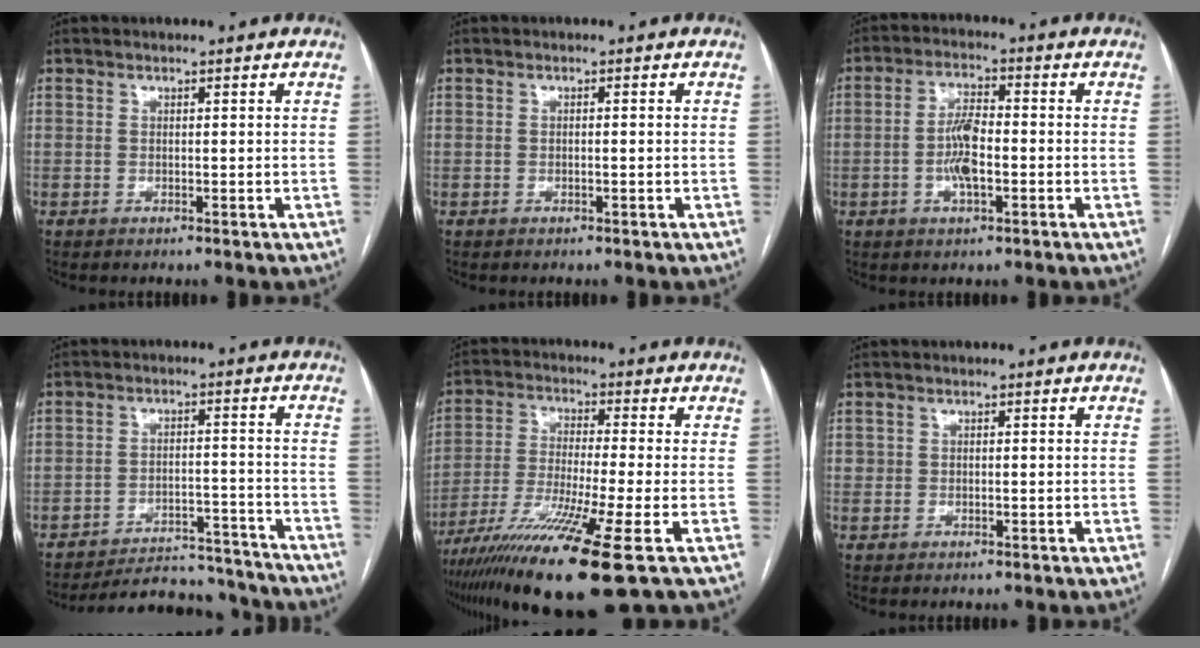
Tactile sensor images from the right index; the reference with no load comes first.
{"total": 0.6, "force": [-0.2, 0.0, 0.6], "torque": [-0.011, 0.002, -0.001]}
{"total": 6.1, "force": [-1.3, 1.8, 5.6], "torque": [-0.117, 0.006, -0.026]}
{"total": 15.3, "force": [-14.8, 3.0, 1.8], "torque": [-0.020, 0.020, -0.196]}
{"total": 15.8, "force": [-9.4, -1.0, 12.7], "torque": [-0.237, -0.046, -0.169]}
{"total": 0.8, "force": [-0.1, 0.7, 0.4], "torque": [-0.010, 0.012, 0.002]}